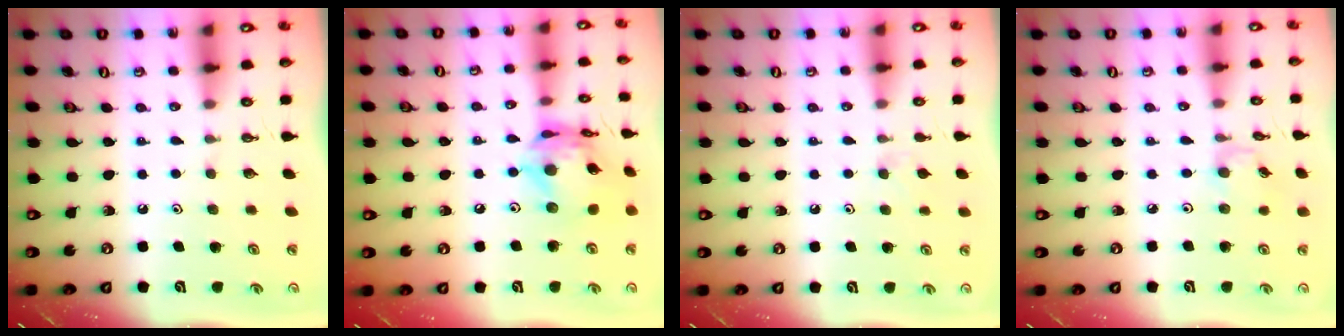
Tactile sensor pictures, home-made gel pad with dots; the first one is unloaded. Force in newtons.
{"total": 14.8, "press": 14.7, "slide": 1.3}
{"total": 4.2, "press": 4.1, "slide": 0.5}
{"total": 3.3, "press": 3.3, "slide": 0.3}